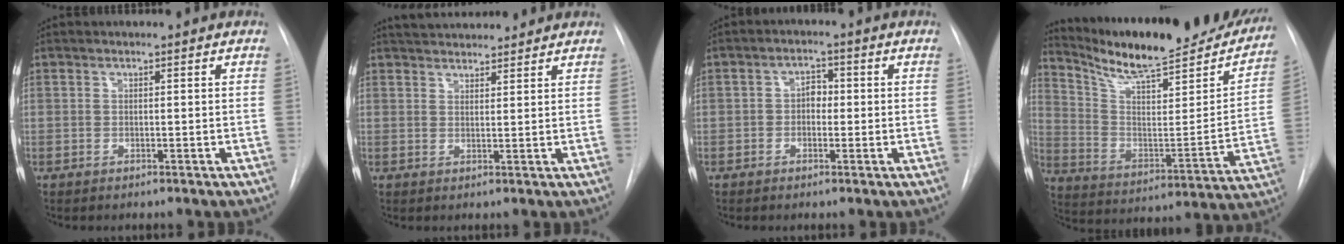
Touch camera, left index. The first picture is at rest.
{"total": 7.6, "force": [7.1, 1.6, 2.4], "torque": [-0.037, 0.025, 0.102]}
{"total": 2.8, "force": [-0.8, 1.8, 1.9], "torque": [-0.027, 0.008, -0.015]}
{"total": 25.6, "force": [22.6, 4.1, 11.3], "torque": [-0.181, -0.066, 0.323]}